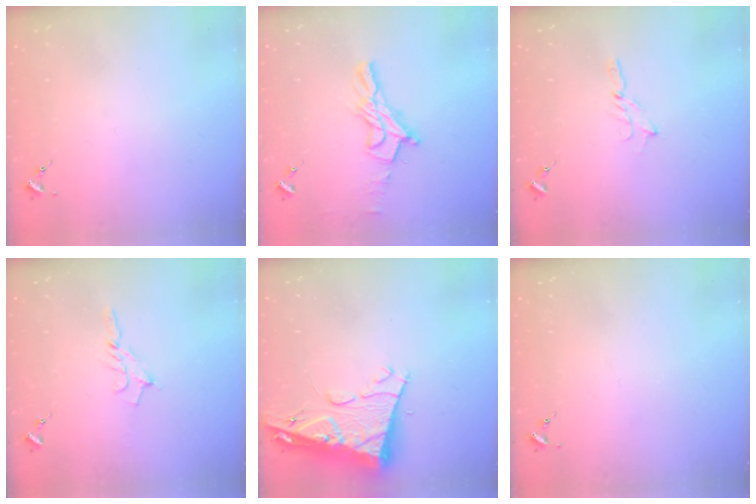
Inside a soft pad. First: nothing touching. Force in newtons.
{"total": 12.4, "press": 12.3, "slide": 0.9}
{"total": 2.1, "press": 2.1, "slide": 0.2}
{"total": 5.9, "press": 5.9, "slide": 0.7}
{"total": 15.9, "press": 15.8, "slide": 1.5}
{"total": 0.0}